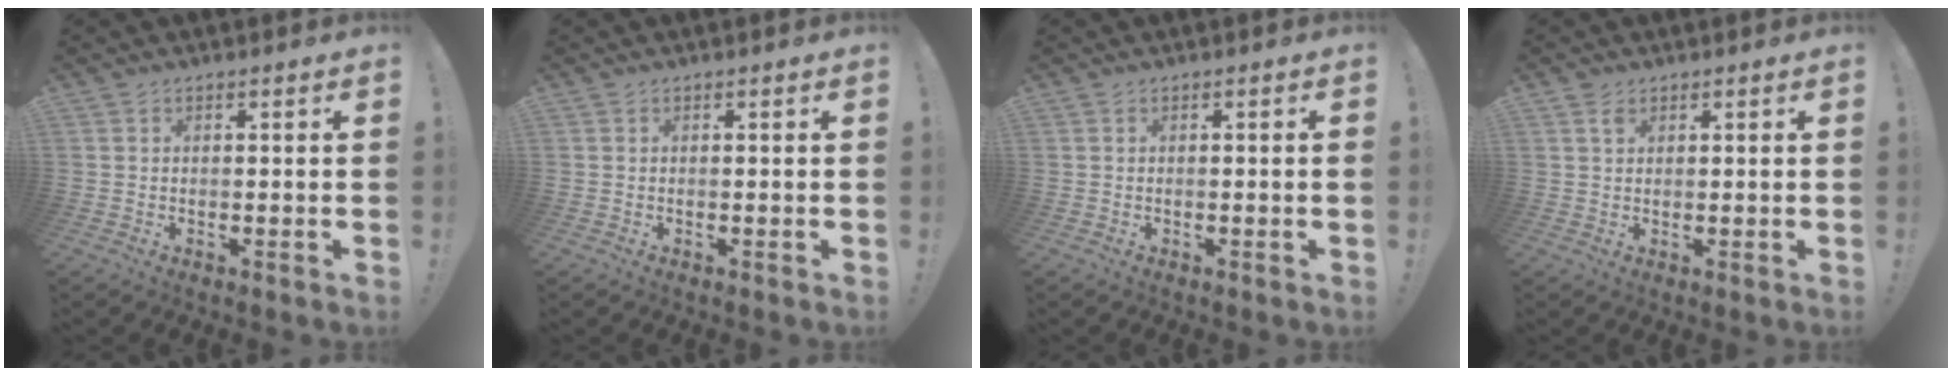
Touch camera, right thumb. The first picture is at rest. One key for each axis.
{"total": 0.0}
{"total": 1.0, "fx": -0.2, "fy": -0.3, "fz": 0.9, "tx": -0.014, "ty": -0.001, "tz": -0.005}
{"total": 1.9, "fx": 1.2, "fy": 1.2, "fz": 0.7, "tx": -0.005, "ty": -0.003, "tz": 0.021}